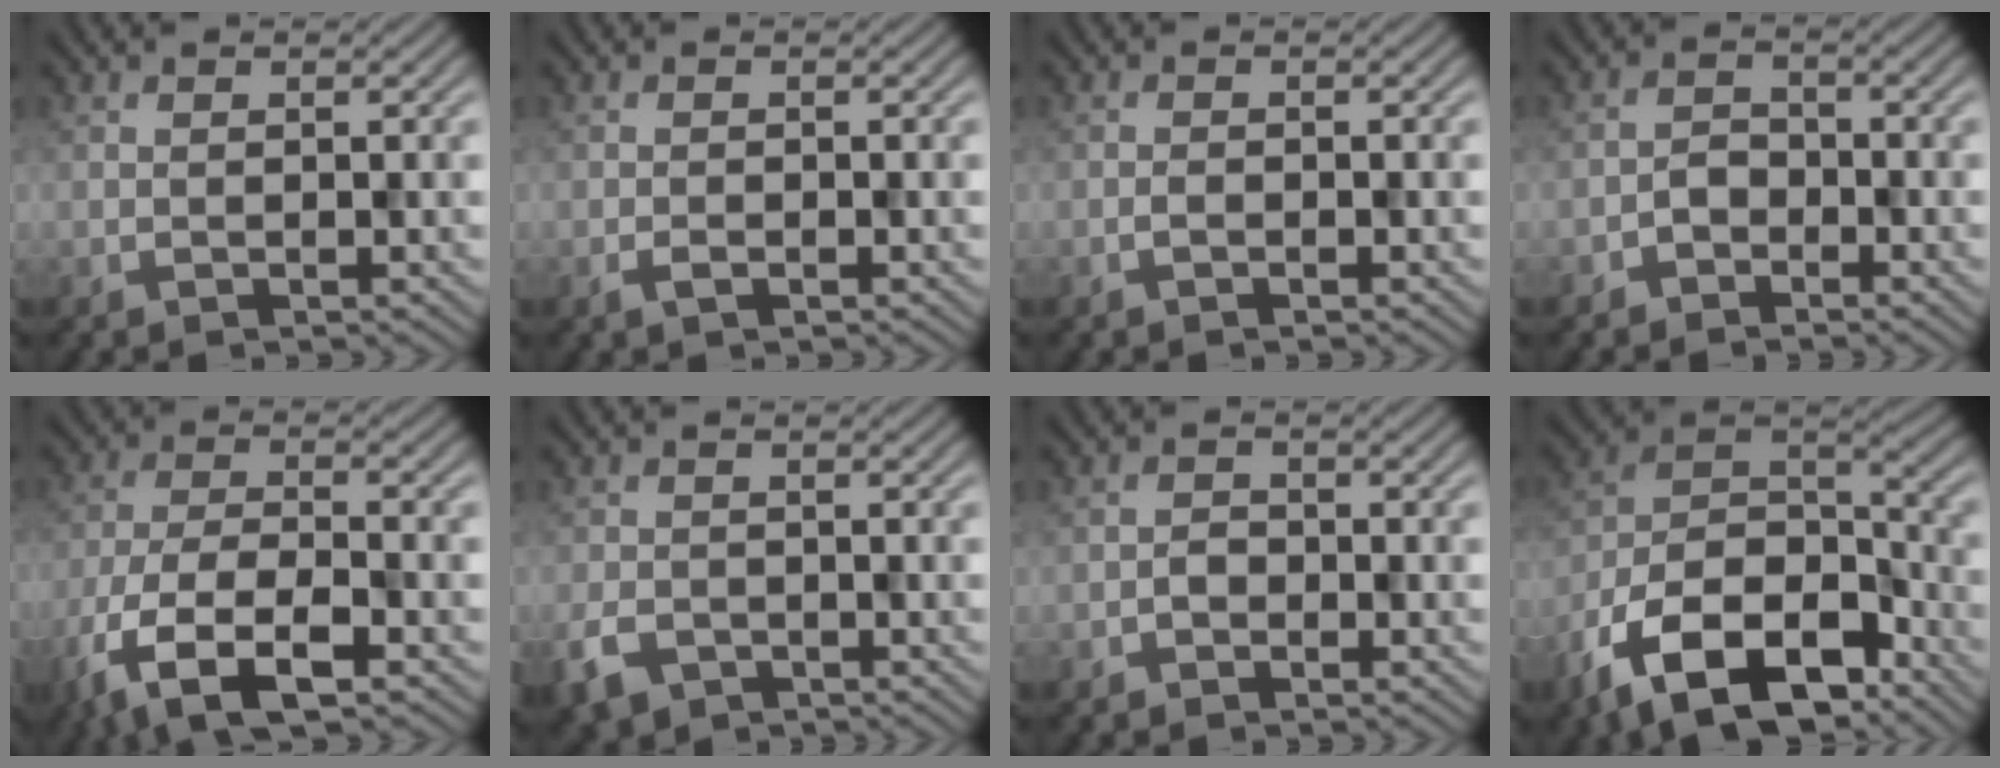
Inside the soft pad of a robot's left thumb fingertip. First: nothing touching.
{"total": 1.3, "force": [-0.7, 0.7, 0.8], "torque": [-0.019, -0.002, -0.013]}
{"total": 0.8, "force": [-0.5, 0.4, 0.5], "torque": [-0.010, 0.002, -0.011]}
{"total": 2.4, "force": [-1.5, 1.5, 0.9], "torque": [-0.015, 0.008, -0.037]}
{"total": 9.7, "force": [-5.5, 3.8, 7.0], "torque": [-0.148, -0.012, -0.117]}
{"total": 4.0, "force": [-2.4, 2.7, 1.9], "torque": [-0.053, -0.010, -0.052]}
{"total": 1.5, "force": [-0.9, 1.1, 0.6], "torque": [-0.009, 0.005, -0.021]}
{"total": 16.0, "force": [-10.4, 8.1, 9.2], "torque": [-0.203, -0.030, -0.196]}